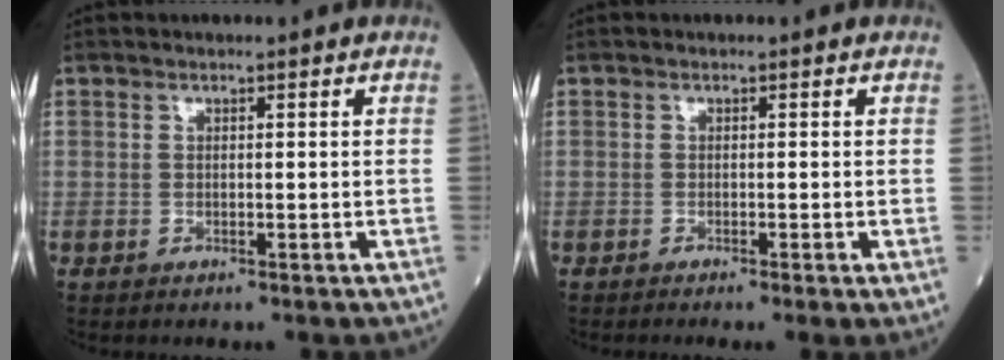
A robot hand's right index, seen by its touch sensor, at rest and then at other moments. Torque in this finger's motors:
{"motor_torque": [0.16, -0.14, 0.05, 0.03]}